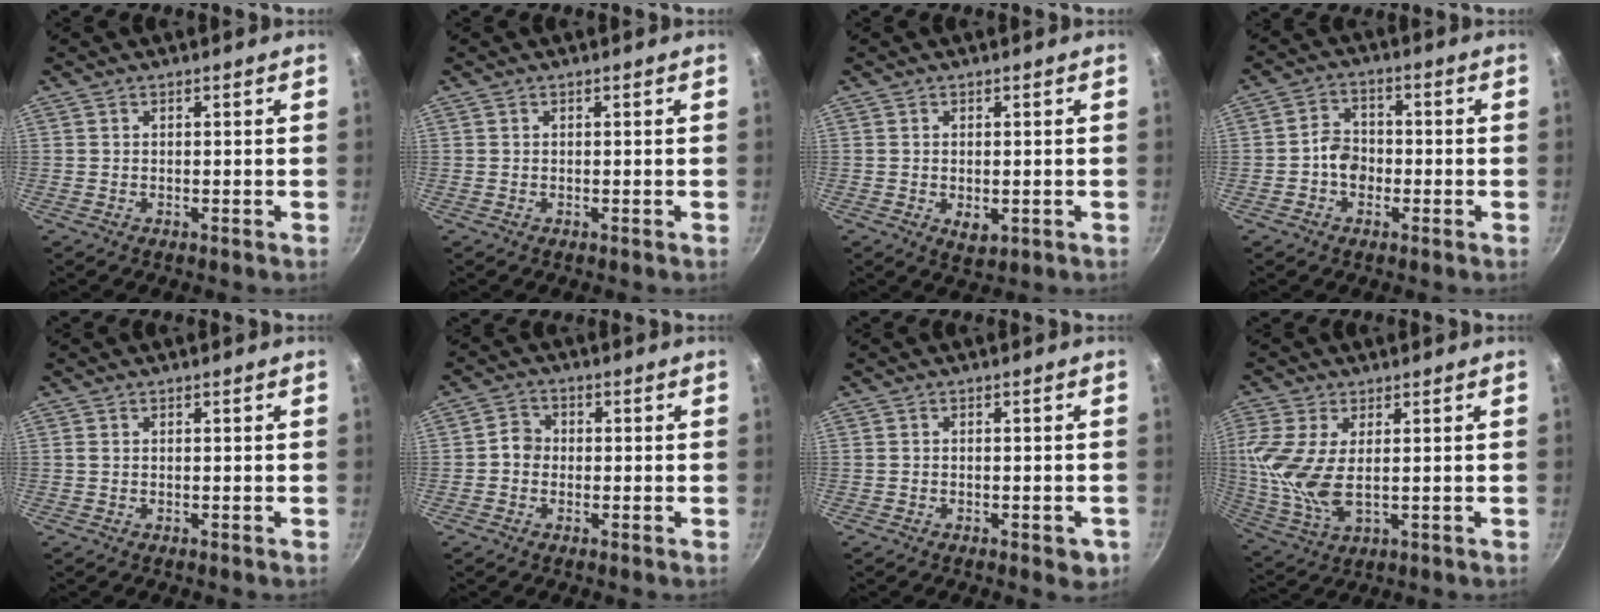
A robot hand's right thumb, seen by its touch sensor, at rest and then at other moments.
{"total": 0.0}
{"total": 3.6, "force": [-0.8, 2.0, 2.8], "torque": [-0.043, -0.009, -0.007]}
{"total": 5.2, "force": [-1.4, 4.1, 2.8], "torque": [-0.021, 0.021, -0.032]}
{"total": 0.0}
{"total": 3.3, "force": [-0.5, 2.9, 1.4], "torque": [-0.007, 0.014, -0.018]}
{"total": 3.5, "force": [-1.6, 1.7, 2.6], "torque": [-0.029, 0.006, -0.017]}
{"total": 11.4, "force": [1.3, 5.6, 9.9], "torque": [-0.212, -0.009, 0.029]}